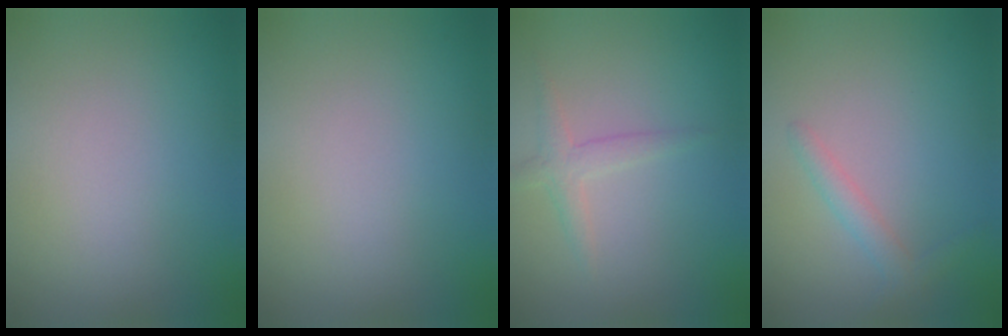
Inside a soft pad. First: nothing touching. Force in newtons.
{"total": 0.0}
{"total": 1.7, "press": 1.7, "slide": 0.1}
{"total": 1.5, "press": 1.5, "slide": 0.1}